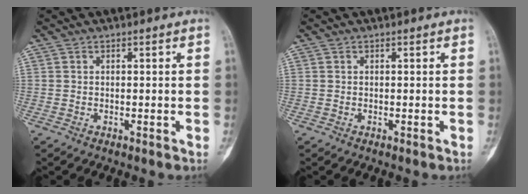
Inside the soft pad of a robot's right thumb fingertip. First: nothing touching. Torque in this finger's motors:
{"motor_torque": [2.51, 2.51, 0.08, 0.01, 0.00]}